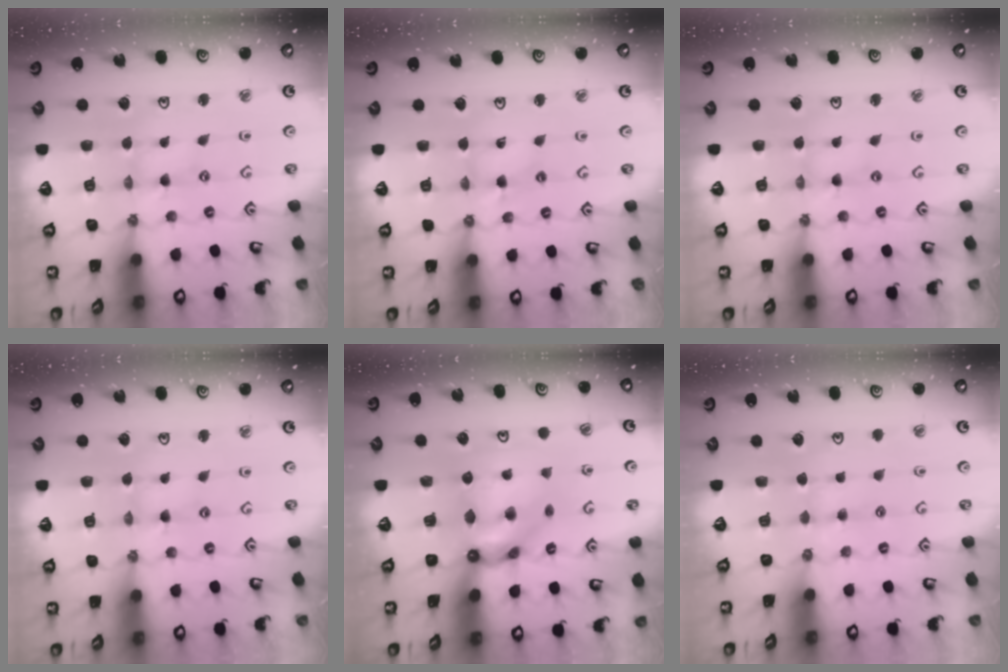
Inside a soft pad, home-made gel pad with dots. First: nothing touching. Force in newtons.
{"total": 3.9, "press": 3.9, "slide": 0.3}
{"total": 0.0}
{"total": 2.2, "press": 2.2, "slide": 0.4}
{"total": 9.4, "press": 9.4, "slide": 0.6}
{"total": 3.1, "press": 3.0, "slide": 0.4}